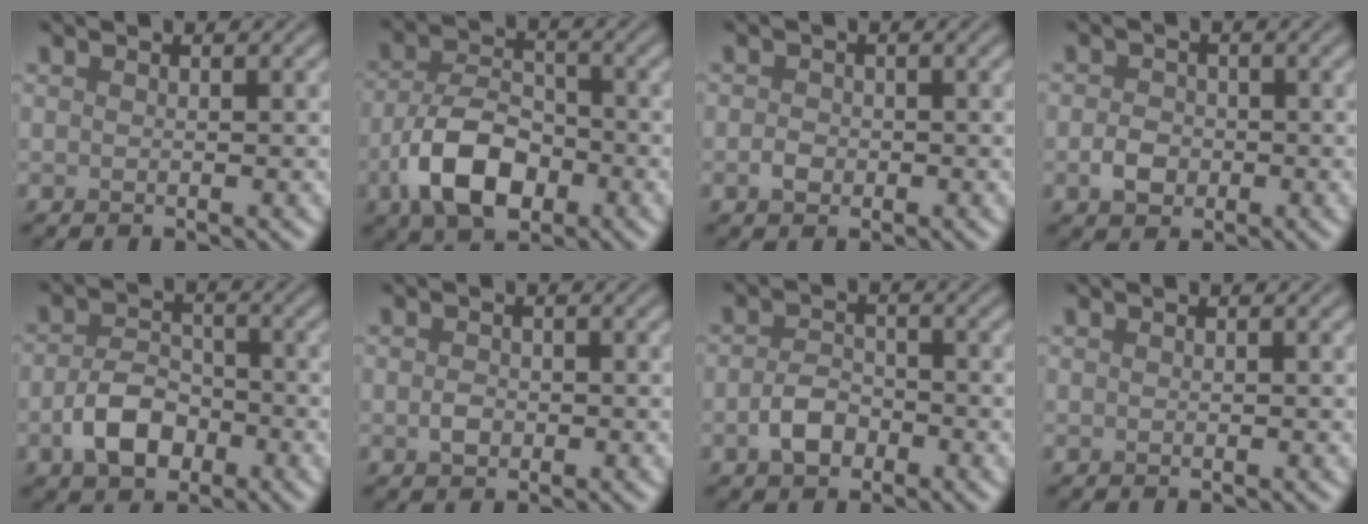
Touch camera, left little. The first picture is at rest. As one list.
[{"total": 7.2, "force": [-3.1, 4.1, 5.0], "torque": [-0.091, -0.001, -0.063]}, {"total": 1.3, "force": [-0.4, 1.0, 0.6], "torque": [-0.011, 0.000, -0.011]}, {"total": 2.2, "force": [-0.6, 1.8, 1.2], "torque": [-0.019, 0.001, -0.019]}, {"total": 4.5, "force": [-1.9, 2.9, 2.8], "torque": [-0.054, 0.002, -0.038]}, {"total": 1.3, "force": [-0.3, 0.9, 0.9], "torque": [-0.018, -0.001, -0.008]}, {"total": 2.7, "force": [-1.2, 1.7, 1.6], "torque": [-0.031, 0.004, -0.028]}, {"total": 0.0}]